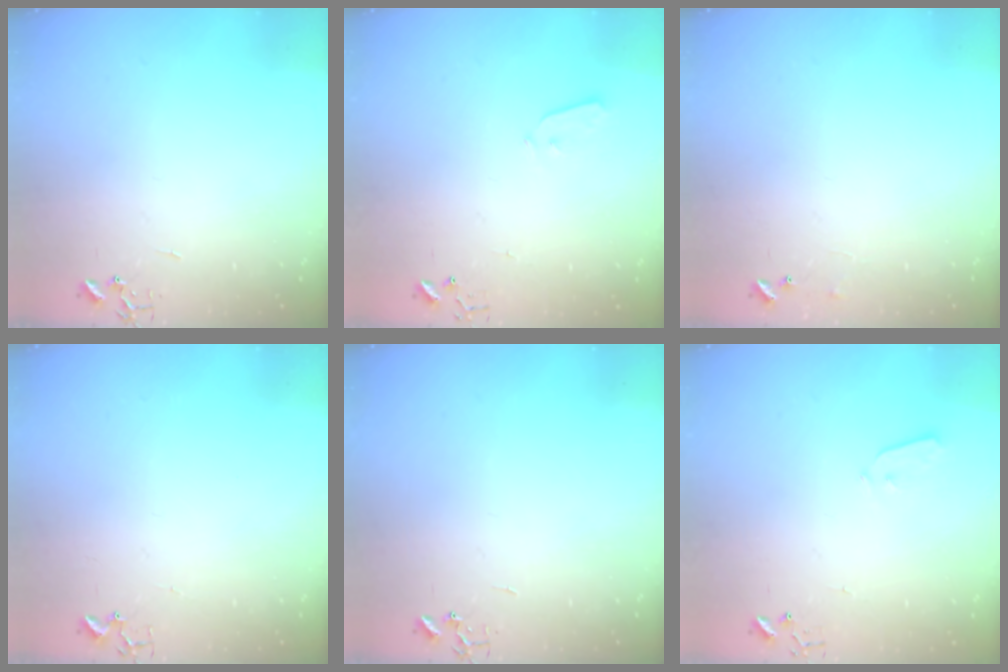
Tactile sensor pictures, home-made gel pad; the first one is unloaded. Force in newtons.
{"total": 3.0, "press": 3.0, "slide": 0.3}
{"total": 6.4, "press": 6.3, "slide": 0.5}
{"total": 1.9, "press": 1.9, "slide": 0.2}
{"total": 0.0}
{"total": 3.0, "press": 3.0, "slide": 0.3}